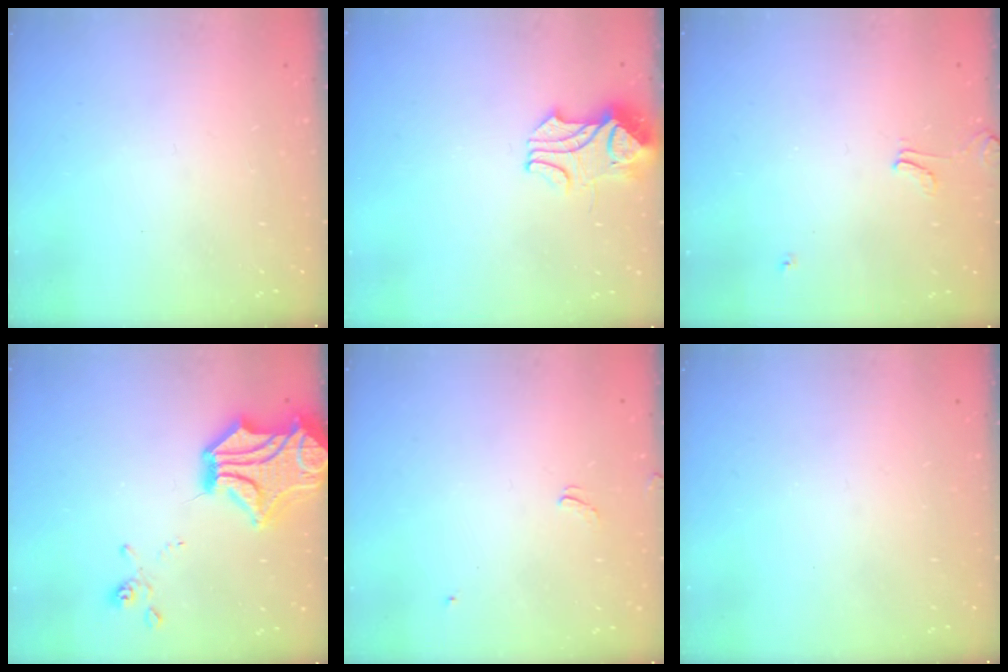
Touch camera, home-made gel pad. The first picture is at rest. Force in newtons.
{"total": 2.0, "press": 1.8, "slide": 0.9}
{"total": 2.2, "press": 2.2, "slide": 0.4}
{"total": 10.0, "press": 9.6, "slide": 2.9}
{"total": 2.1, "press": 2.1, "slide": 0.5}
{"total": 0.0}